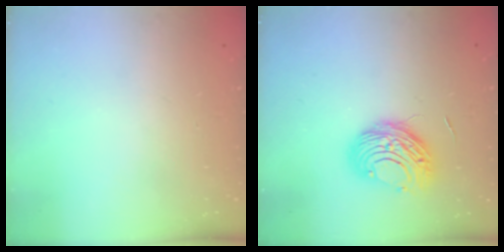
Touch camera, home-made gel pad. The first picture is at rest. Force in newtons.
{"total": 10.4, "press": 10.3, "slide": 1.0}